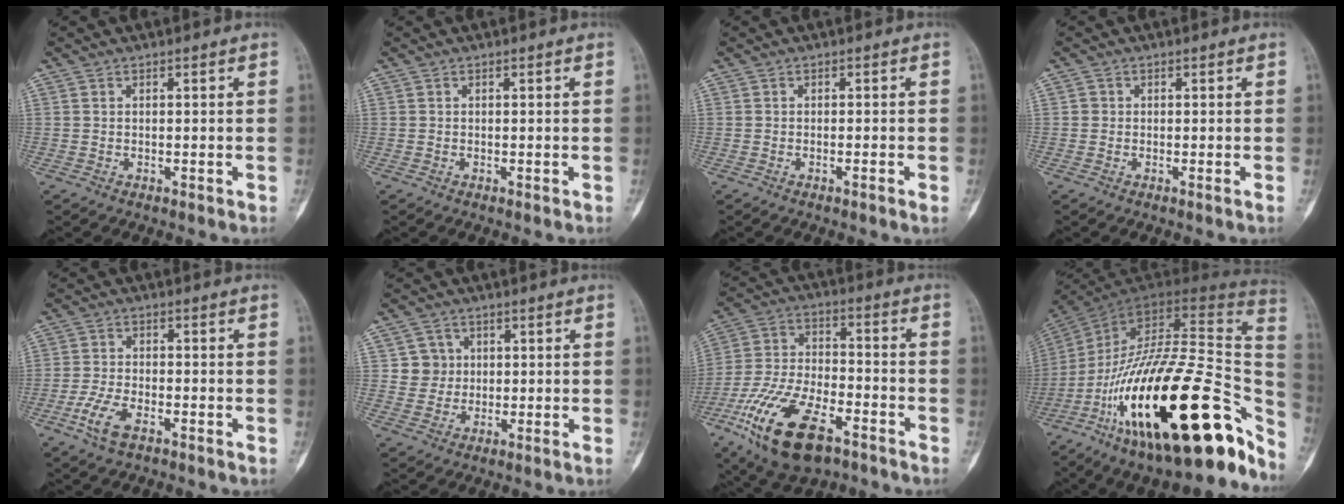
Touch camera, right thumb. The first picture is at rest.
{"total": 0.0}
{"total": 1.1, "force": [-0.5, 0.2, 0.9], "torque": [-0.014, 0.004, -0.007]}
{"total": 1.0, "force": [-0.1, 0.9, 0.4], "torque": [0.001, 0.002, -0.005]}
{"total": 6.2, "force": [-3.3, 2.9, 4.4], "torque": [-0.093, 0.012, -0.065]}
{"total": 4.5, "force": [0.8, 4.4, 0.3], "torque": [0.030, 0.004, 0.010]}
{"total": 20.1, "force": [-10.7, 9.3, 14.2], "torque": [-0.277, 0.038, -0.190]}
{"total": 39.8, "force": [-15.0, 14.9, 33.7], "torque": [-0.449, 0.067, -0.239]}